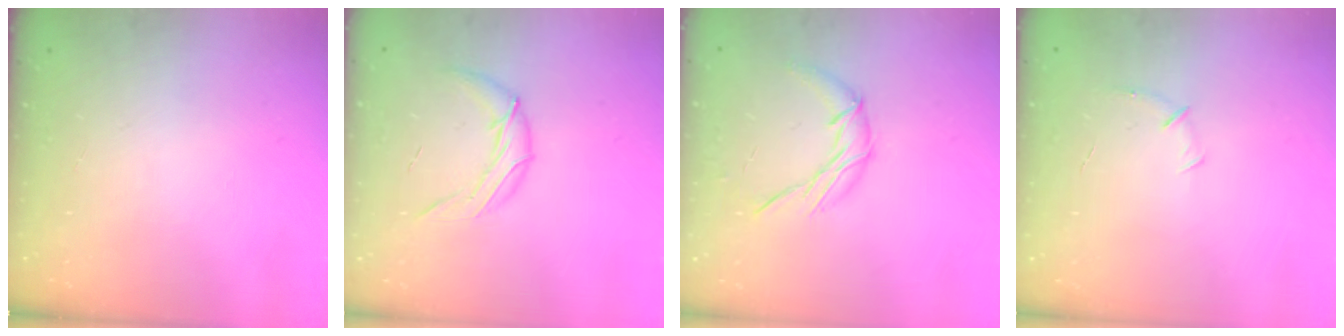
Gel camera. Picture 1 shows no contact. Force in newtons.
{"total": 9.6, "press": 9.4, "slide": 1.9}
{"total": 7.8, "press": 7.8, "slide": 0.5}
{"total": 4.7, "press": 4.5, "slide": 1.2}